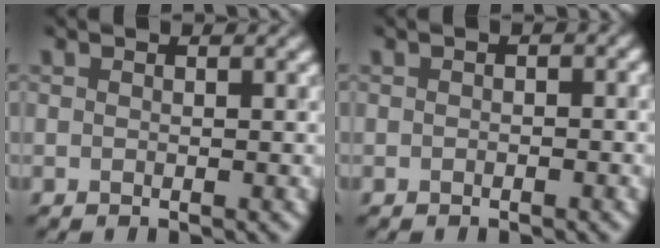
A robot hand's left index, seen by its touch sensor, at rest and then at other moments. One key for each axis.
{"total": 0.8, "fx": -0.2, "fy": 0.4, "fz": 0.7, "tx": -0.012, "ty": 0.001, "tz": -0.005}